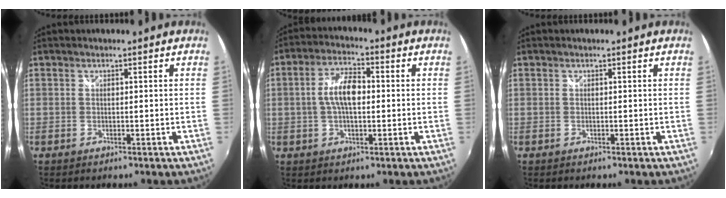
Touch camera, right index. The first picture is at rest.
{"total": 7.0, "force": [0.0, 3.2, 6.2], "torque": [-0.120, 0.014, -0.001]}
{"total": 0.0}